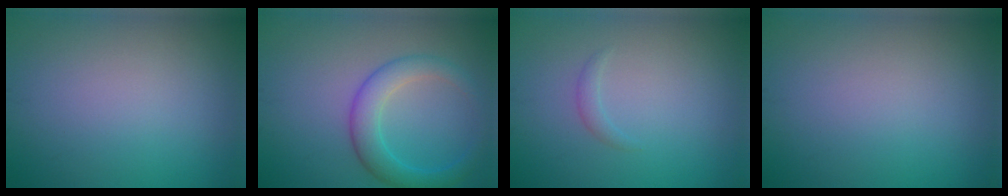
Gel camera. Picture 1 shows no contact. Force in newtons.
{"total": 4.0, "press": 4.0, "slide": 0.2}
{"total": 0.8, "press": 0.8, "slide": 0.1}
{"total": 0.0}